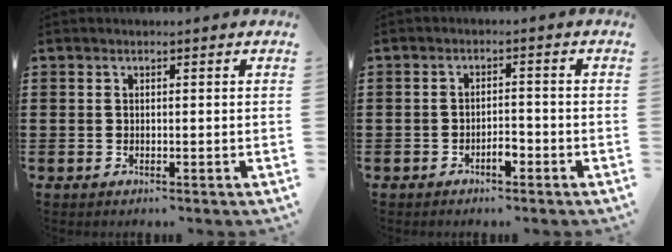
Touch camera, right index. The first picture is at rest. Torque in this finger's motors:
{"motor_torque": [0.83, 0.68, 0.08, 0.03]}